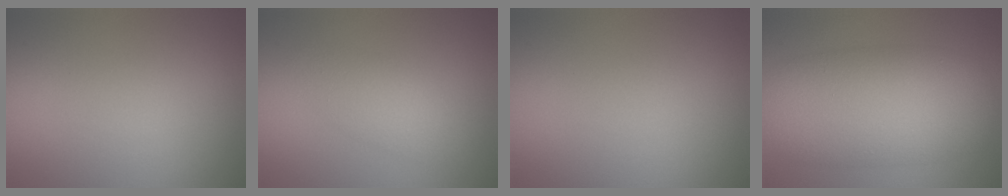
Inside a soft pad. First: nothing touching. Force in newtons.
{"total": 2.3, "press": 2.3, "slide": 0.1}
{"total": 0.0}
{"total": 9.4, "press": 9.4, "slide": 0.5}